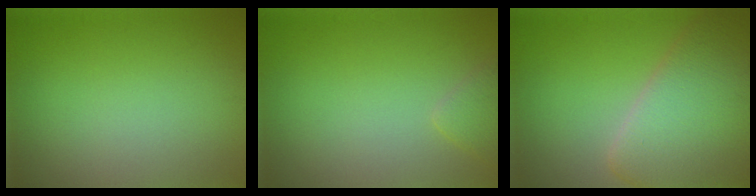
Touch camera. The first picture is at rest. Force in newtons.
{"total": 1.4, "press": 1.4, "slide": 0.1}
{"total": 9.8, "press": 9.8, "slide": 1.0}